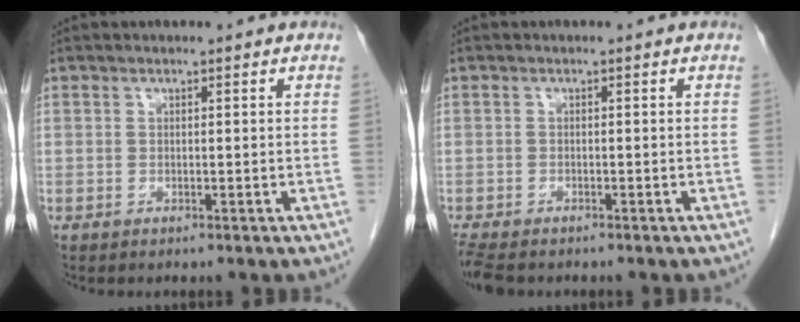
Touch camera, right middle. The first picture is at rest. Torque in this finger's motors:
{"motor_torque": [0.28, -0.12, 0.00, 0.02]}